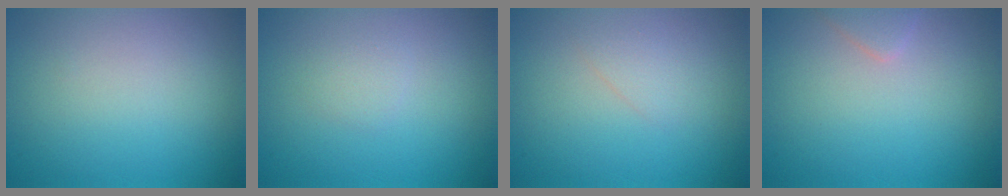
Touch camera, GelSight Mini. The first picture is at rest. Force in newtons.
{"total": 0.9, "press": 0.9, "slide": 0.0}
{"total": 1.0, "press": 1.0, "slide": 0.1}
{"total": 1.3, "press": 1.2, "slide": 0.1}